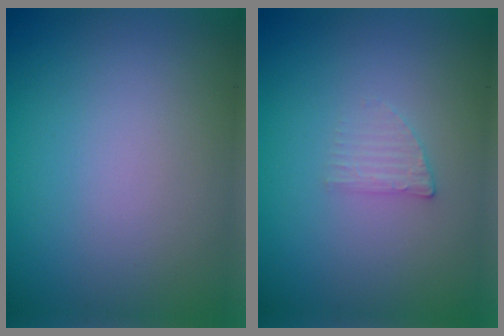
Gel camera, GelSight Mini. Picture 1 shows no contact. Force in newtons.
{"total": 1.2, "press": 1.2, "slide": 0.3}